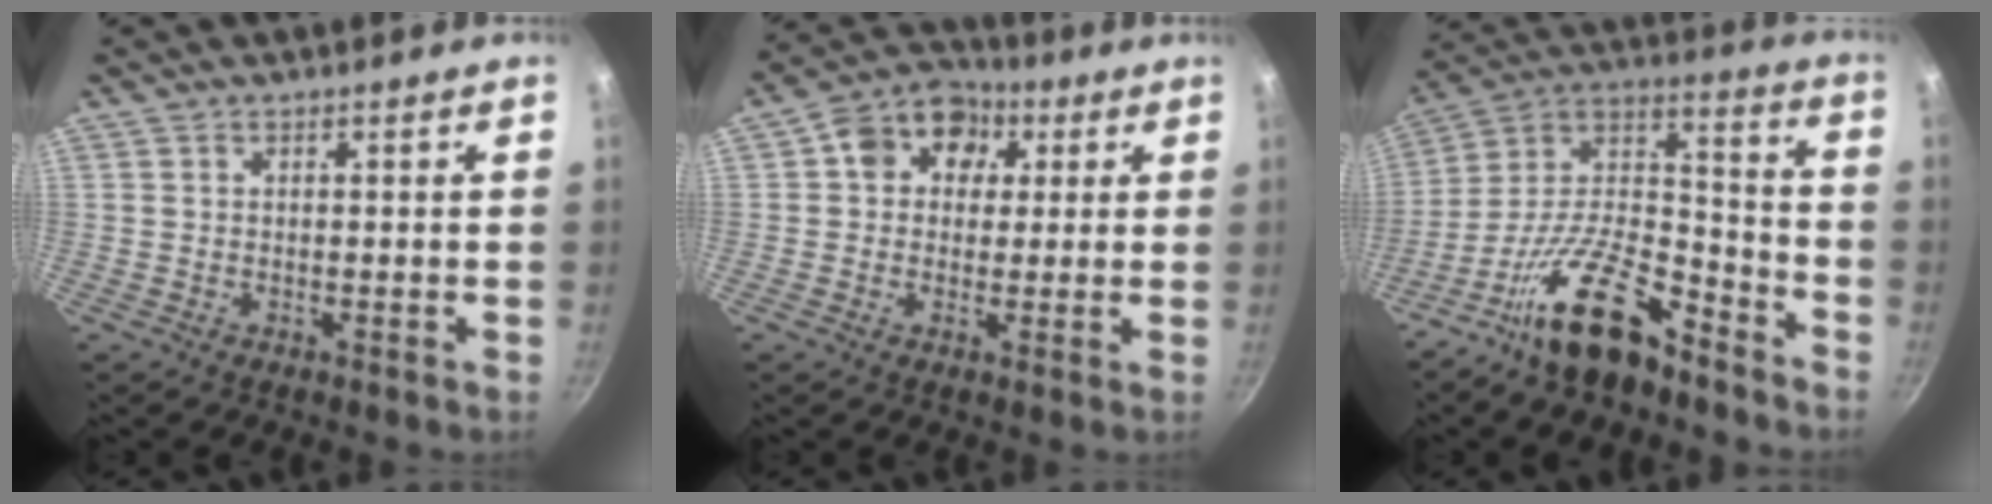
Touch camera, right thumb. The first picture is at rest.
{"total": 10.2, "force": [2.7, 8.4, 5.1], "torque": [-0.050, 0.015, 0.022]}
{"total": 18.3, "force": [-12.0, 7.7, 11.5], "torque": [-0.182, 0.103, -0.228]}